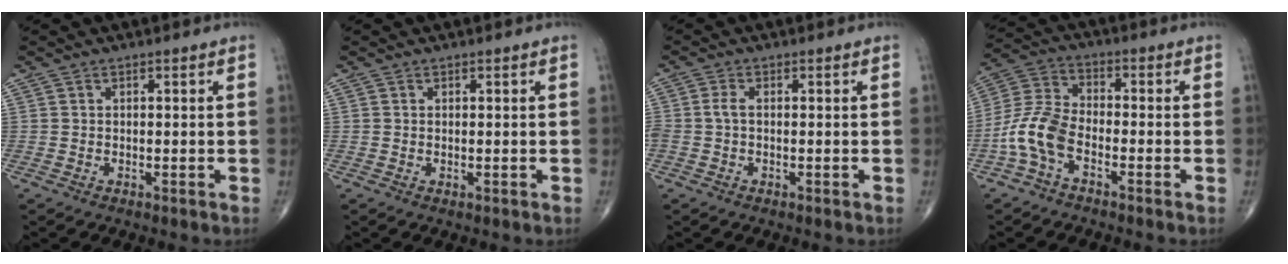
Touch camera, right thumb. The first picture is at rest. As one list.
[{"total": 0.0}, {"total": 2.1, "force": [-0.2, 1.1, 1.7], "torque": [-0.044, 0.002, -0.007]}, {"total": 9.0, "force": [-3.8, 4.7, 6.7], "torque": [-0.149, 0.030, -0.086]}]